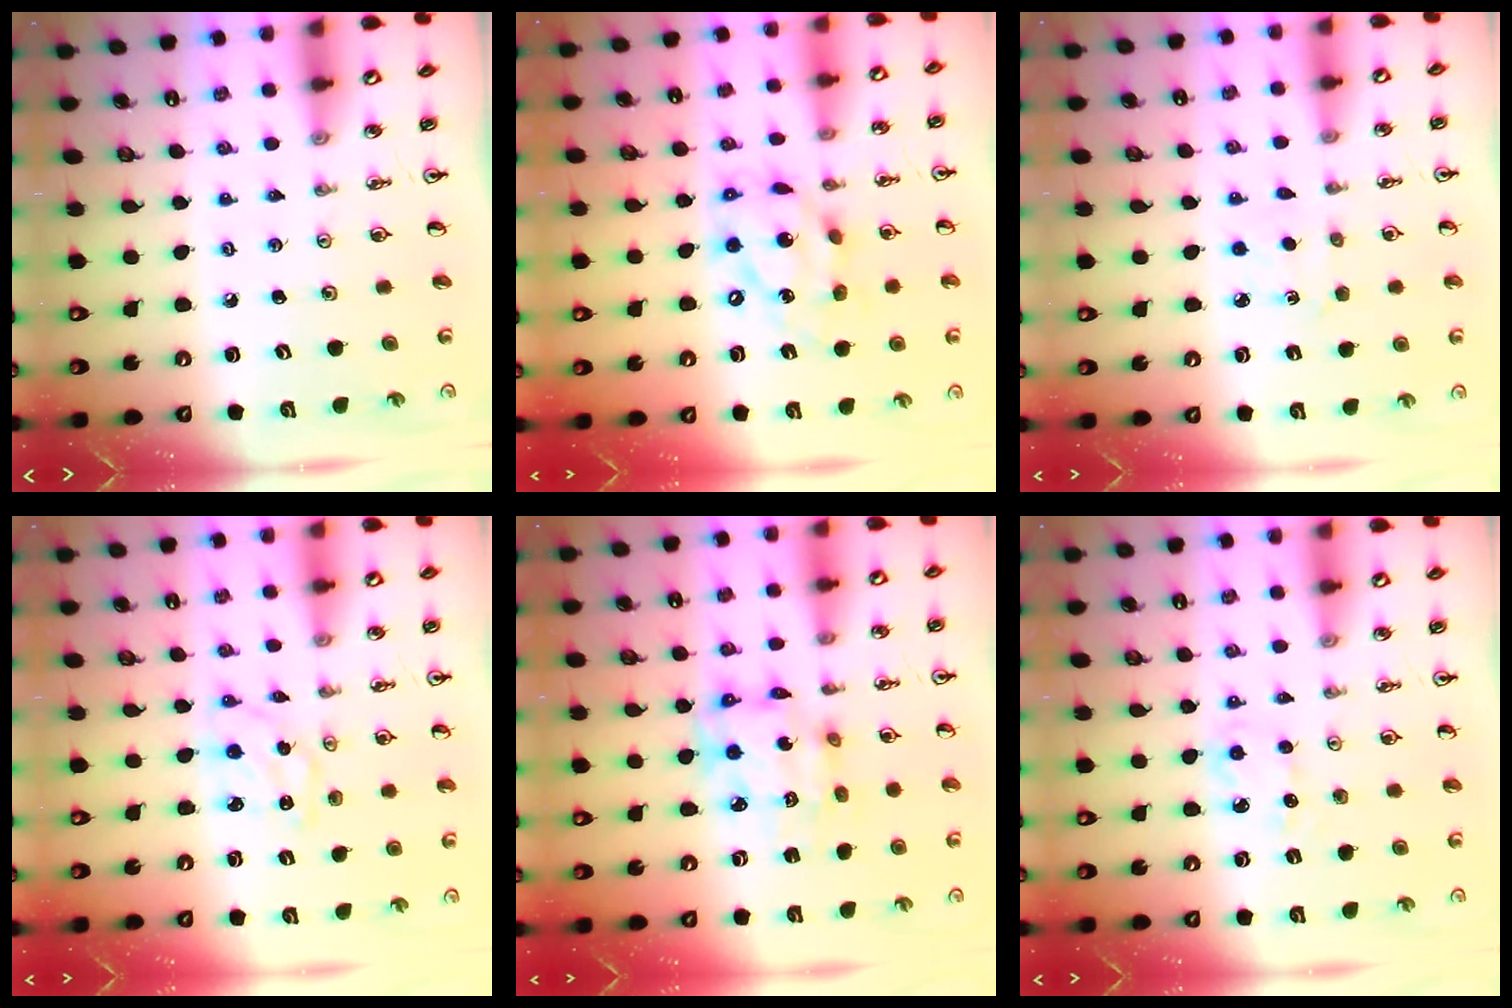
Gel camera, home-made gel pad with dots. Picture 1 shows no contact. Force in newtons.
{"total": 16.1, "press": 16.0, "slide": 1.9}
{"total": 2.6, "press": 2.6, "slide": 0.4}
{"total": 2.0, "press": 2.0, "slide": 0.2}
{"total": 10.9, "press": 10.8, "slide": 0.8}
{"total": 4.1, "press": 4.0, "slide": 0.6}